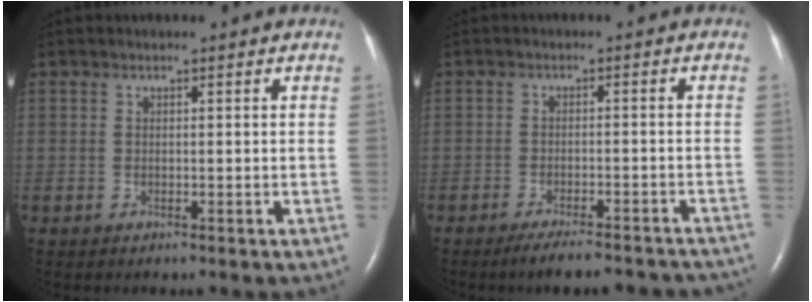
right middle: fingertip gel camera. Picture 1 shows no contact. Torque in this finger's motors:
{"motor_torque": [0.14, -0.15, 0.02, 0.01]}